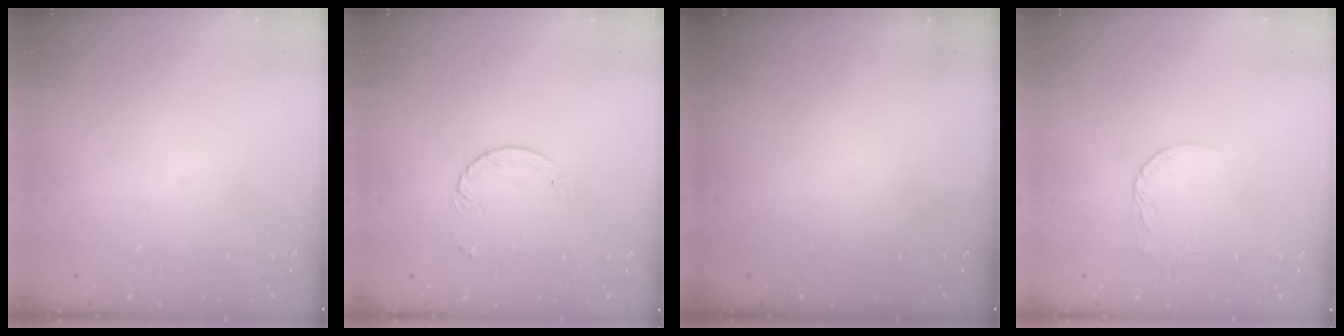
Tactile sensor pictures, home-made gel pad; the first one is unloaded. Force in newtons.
{"total": 3.9, "press": 3.9, "slide": 0.4}
{"total": 0.0}
{"total": 2.6, "press": 2.6, "slide": 0.1}